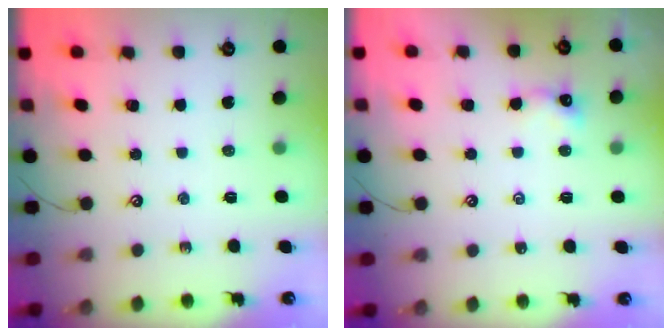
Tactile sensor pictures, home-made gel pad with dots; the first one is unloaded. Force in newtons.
{"total": 1.6, "press": 1.6, "slide": 0.4}